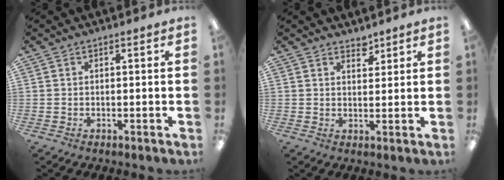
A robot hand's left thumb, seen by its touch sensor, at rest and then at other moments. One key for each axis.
{"total": 2.8, "fx": 2.5, "fy": 1.1, "fz": 0.6, "tx": 0.009, "ty": -0.019, "tz": 0.042}